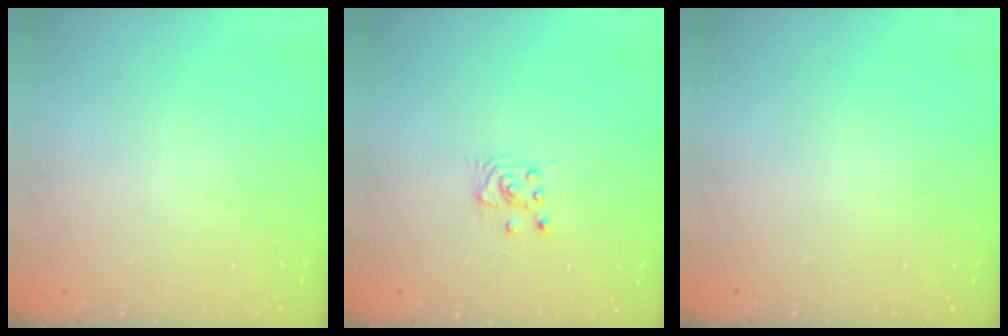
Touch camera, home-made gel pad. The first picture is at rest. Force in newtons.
{"total": 2.9, "press": 2.9, "slide": 0.4}
{"total": 0.0}